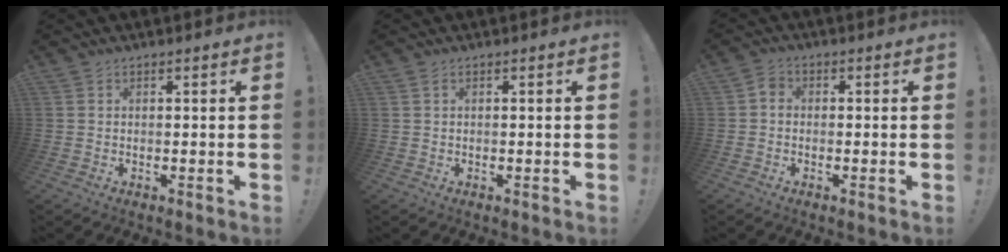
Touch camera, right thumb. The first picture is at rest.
{"total": 0.7, "force": [0.2, 0.2, 0.6], "torque": [-0.013, 0.002, 0.004]}
{"total": 2.6, "force": [-0.5, 2.0, 1.6], "torque": [-0.031, 0.011, -0.008]}